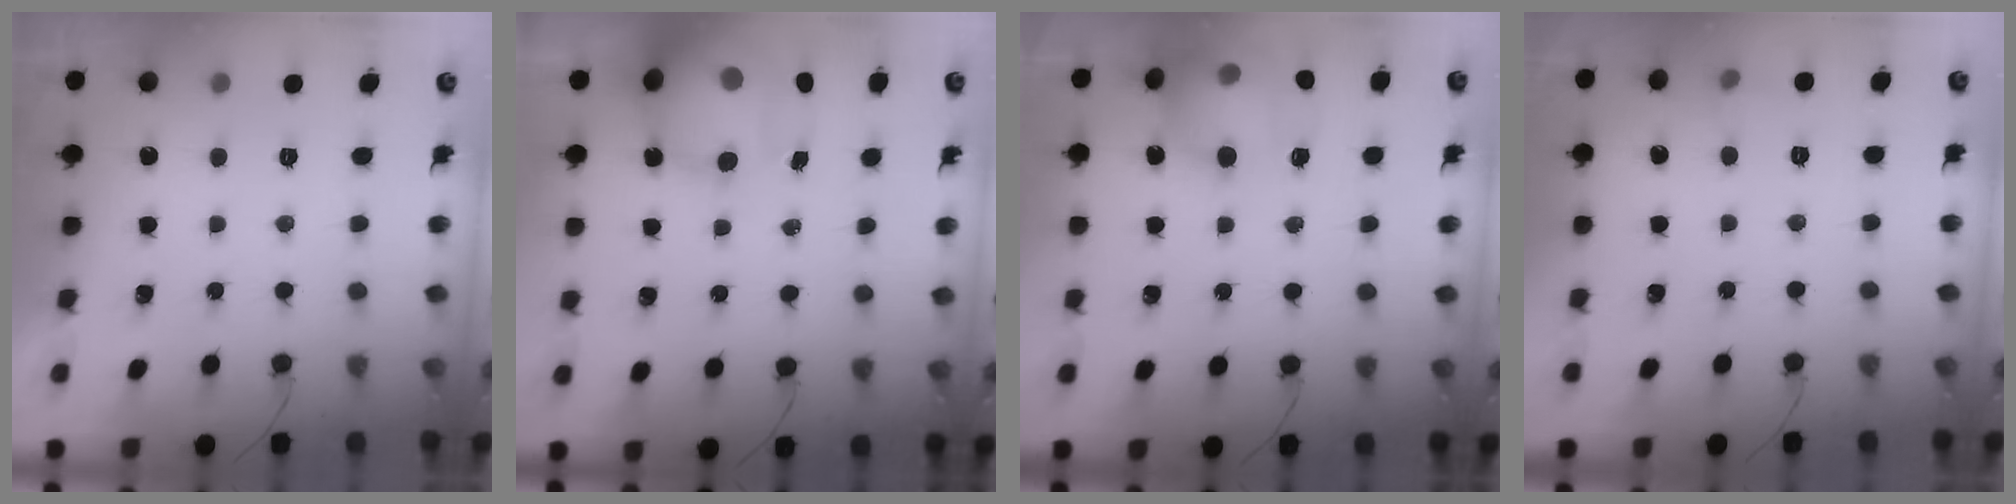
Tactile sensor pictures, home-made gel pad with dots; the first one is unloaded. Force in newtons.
{"total": 15.0, "press": 14.5, "slide": 3.9}
{"total": 16.6, "press": 16.5, "slide": 2.0}
{"total": 4.6, "press": 4.4, "slide": 1.3}